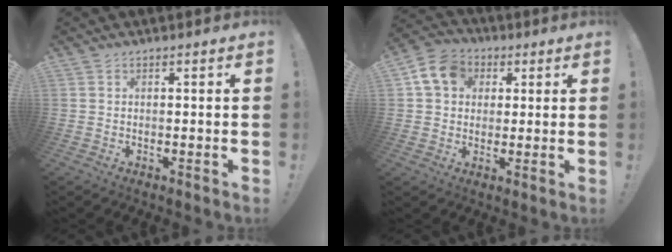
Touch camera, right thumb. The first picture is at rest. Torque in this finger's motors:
{"motor_torque": [0.33, 0.33, 0.05, -0.01, 0.03]}